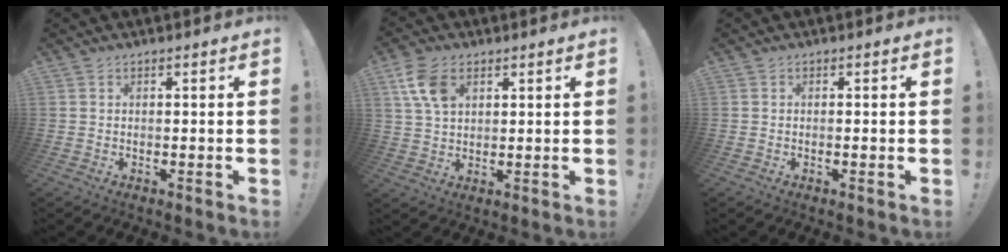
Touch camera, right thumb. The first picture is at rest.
{"total": 8.9, "force": [3.8, 5.6, 5.8], "torque": [-0.119, -0.004, 0.074]}
{"total": 0.6, "force": [-0.3, -0.1, 0.5], "torque": [-0.009, -0.001, -0.005]}